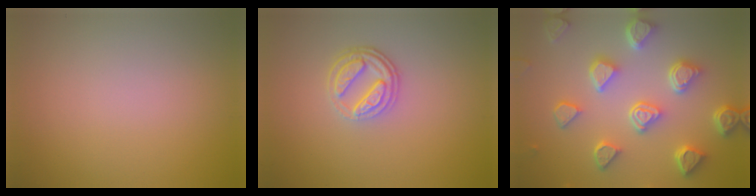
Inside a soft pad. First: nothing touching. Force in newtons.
{"total": 3.4, "press": 2.7, "slide": 2.1}
{"total": 6.6, "press": 5.2, "slide": 3.9}